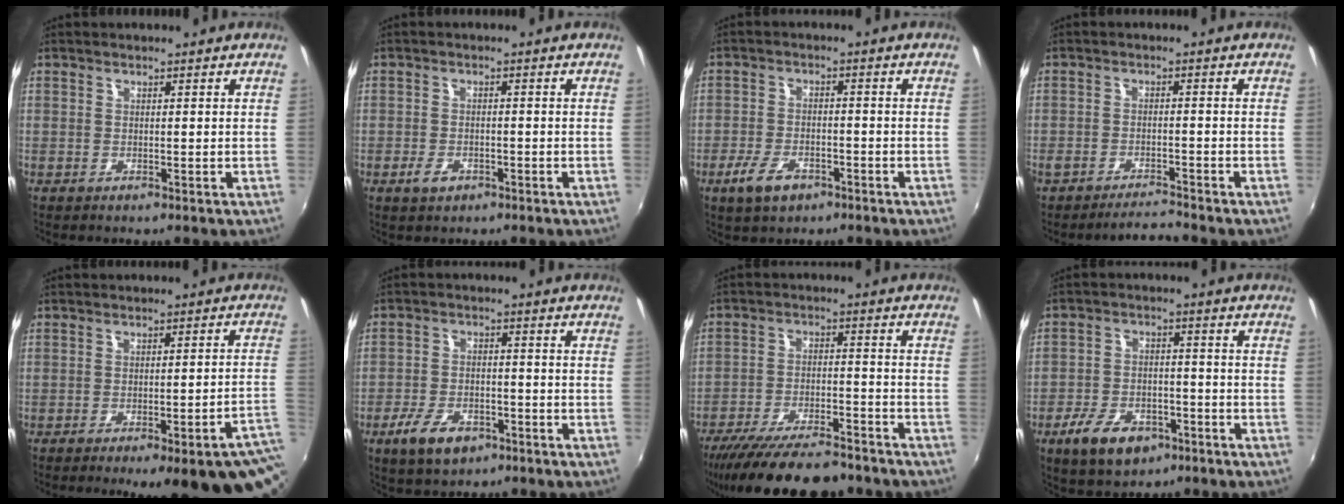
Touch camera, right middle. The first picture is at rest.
{"total": 3.0, "force": [-1.7, 1.8, 1.6], "torque": [-0.034, -0.002, -0.029]}
{"total": 6.3, "force": [-3.8, 3.2, 3.9], "torque": [-0.097, -0.005, -0.066]}
{"total": 3.8, "force": [-3.7, 0.0, 0.8], "torque": [-0.034, -0.005, -0.069]}
{"total": 19.2, "force": [-13.2, 3.9, 13.4], "torque": [-0.138, -0.016, -0.153]}
{"total": 8.0, "force": [-4.7, 4.2, 4.8], "torque": [-0.119, -0.004, -0.079]}
{"total": 18.2, "force": [-15.4, 4.2, 8.8], "torque": [-0.174, -0.029, -0.234]}
{"total": 10.1, "force": [-5.9, 5.7, 5.8], "torque": [-0.136, -0.001, -0.095]}